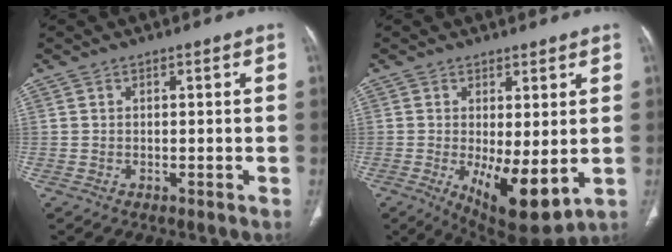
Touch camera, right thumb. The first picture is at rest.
{"total": 10.9, "force": [-1.6, 4.0, 10.0], "torque": [-0.156, -0.028, -0.009]}